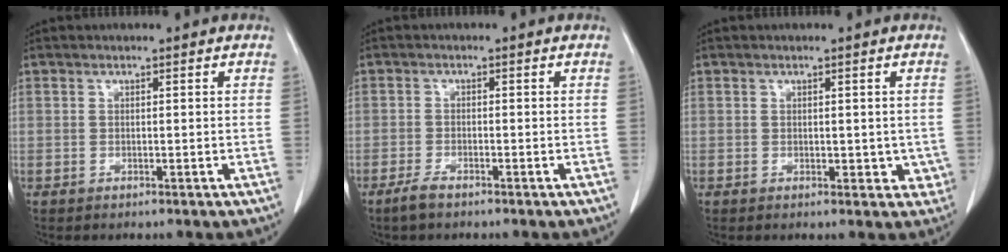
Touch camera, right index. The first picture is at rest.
{"total": 2.2, "force": [-1.7, 0.4, 1.3], "torque": [-0.033, -0.003, -0.033]}
{"total": 1.6, "force": [-0.1, 1.0, 1.2], "torque": [-0.011, 0.000, 0.000]}